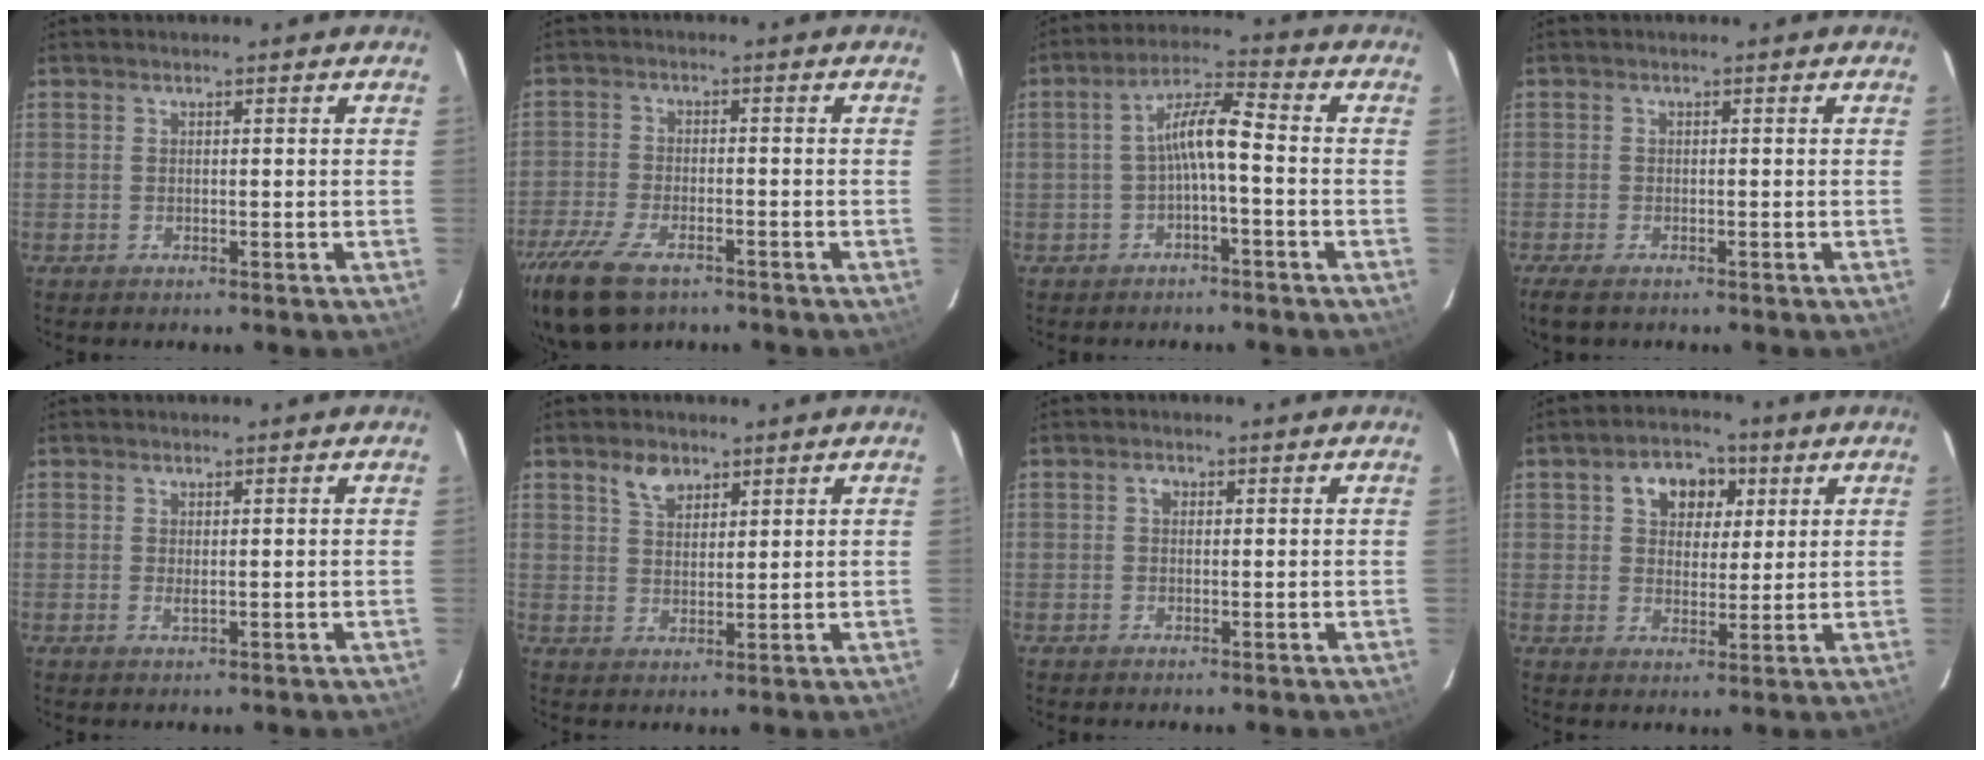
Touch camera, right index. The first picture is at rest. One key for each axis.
{"total": 12.7, "fx": -8.6, "fy": 5.8, "fz": 7.3, "tx": -0.185, "ty": -0.032, "tz": -0.160}
{"total": 6.2, "fx": -1.6, "fy": 0.9, "fz": 6.0, "tx": -0.124, "ty": 0.018, "tz": -0.028}
{"total": 3.4, "fx": -2.5, "fy": 1.2, "fz": 2.0, "tx": -0.045, "ty": -0.013, "tz": -0.045}
{"total": 0.8, "fx": 0.2, "fy": 0.1, "fz": 0.8, "tx": -0.015, "ty": -0.001, "tz": 0.003}
{"total": 4.5, "fx": 3.0, "fy": 2.6, "fz": 2.2, "tx": -0.032, "ty": 0.009, "tz": 0.056}
{"total": 1.2, "fx": 0.3, "fy": 1.0, "fz": 0.6, "tx": -0.009, "ty": 0.007, "tz": 0.004}
{"total": 8.2, "fx": 3.3, "fy": 6.0, "fz": 4.6, "tx": -0.077, "ty": 0.022, "tz": 0.054}